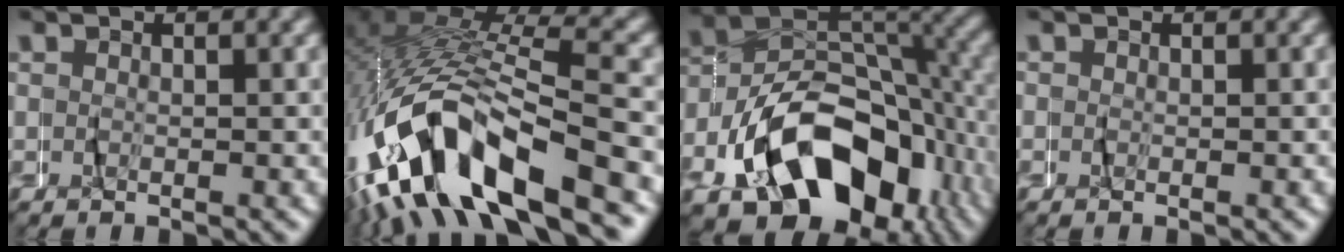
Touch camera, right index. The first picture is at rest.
{"total": 13.9, "force": [-3.3, 8.3, 10.7], "torque": [-0.253, -0.016, -0.050]}
{"total": 15.5, "force": [-6.9, 9.3, 10.3], "torque": [-0.177, -0.030, -0.098]}
{"total": 0.0}